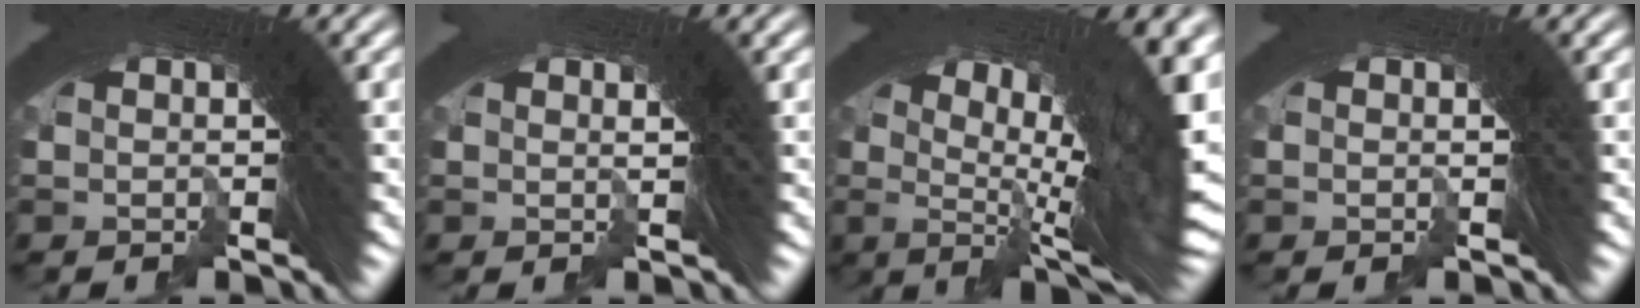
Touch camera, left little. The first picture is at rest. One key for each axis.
{"total": 1.4, "fx": -1.1, "fy": 0.7, "fz": 0.3, "tx": -0.018, "ty": -0.019, "tz": -0.014}
{"total": 14.6, "fx": 0.1, "fy": 7.6, "fz": 12.4, "tx": -0.155, "ty": 0.016, "tz": -0.008}
{"total": 0.0}